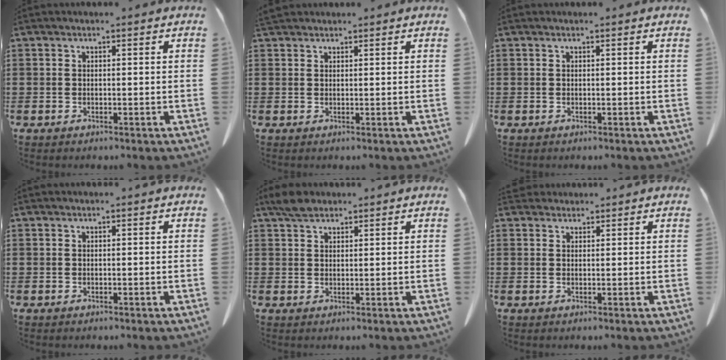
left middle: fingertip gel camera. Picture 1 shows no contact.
{"total": 1.5, "force": [1.4, 0.4, 0.3], "torque": [-0.012, 0.000, 0.030]}
{"total": 0.0}
{"total": 0.0}
{"total": 2.9, "force": [2.4, 1.1, 1.2], "torque": [-0.030, 0.002, 0.047]}
{"total": 1.8, "force": [1.7, 0.6, 0.1], "torque": [-0.008, 0.002, 0.035]}